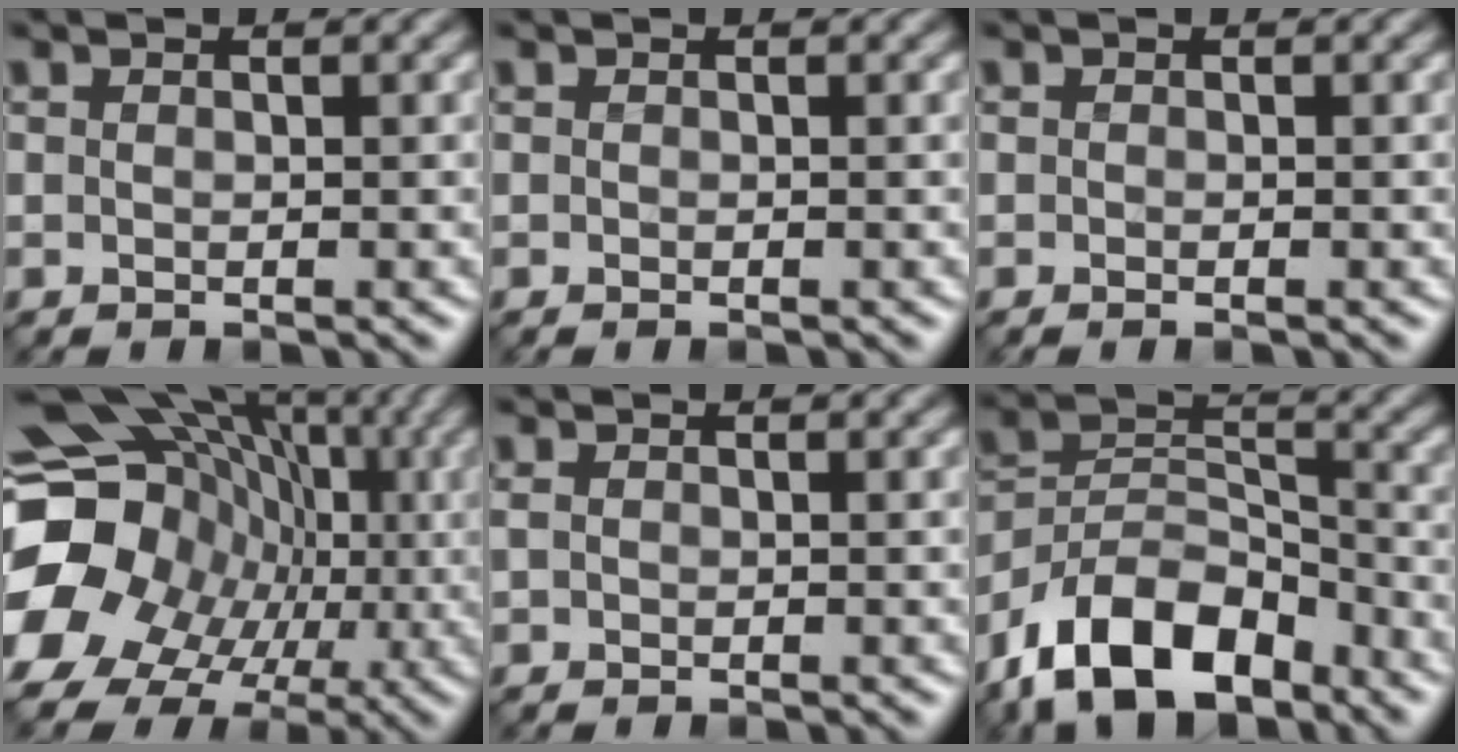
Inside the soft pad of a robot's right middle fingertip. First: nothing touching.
{"total": 0.0}
{"total": 0.0}
{"total": 19.8, "force": [-3.7, 16.3, 10.6], "torque": [-0.184, -0.011, -0.085]}
{"total": 0.7, "force": [0.1, 0.5, 0.5], "torque": [-0.010, 0.002, 0.001]}
{"total": 10.8, "force": [-7.4, 5.3, 5.8], "torque": [-0.101, 0.009, -0.151]}